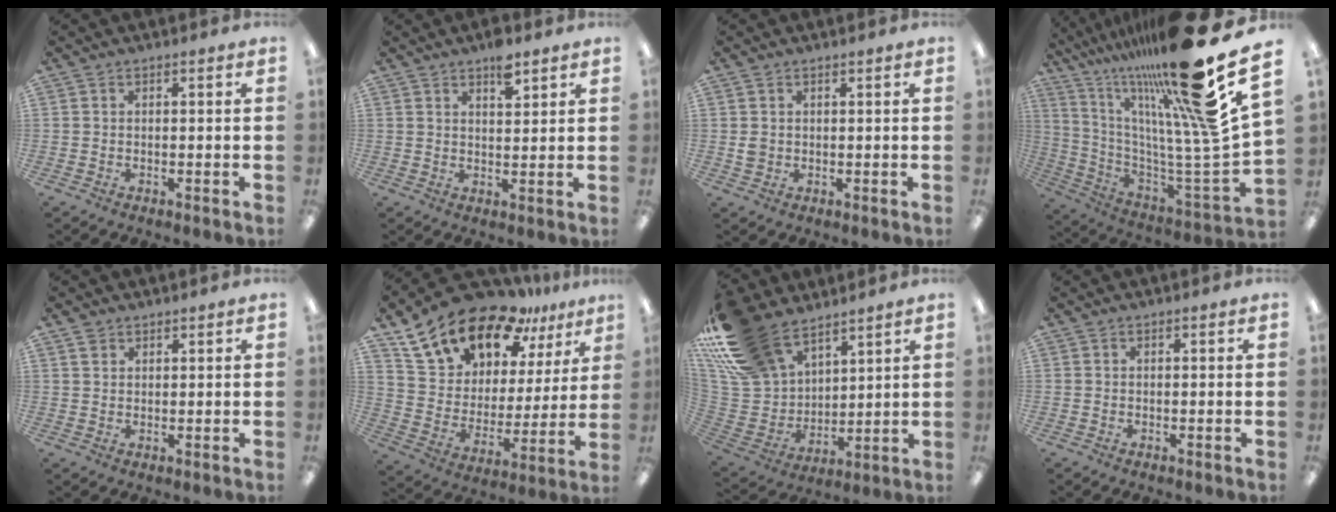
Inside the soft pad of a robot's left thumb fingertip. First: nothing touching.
{"total": 5.4, "force": [3.9, 2.2, 3.1], "torque": [-0.037, -0.022, 0.063]}
{"total": 1.8, "force": [0.6, 1.5, 0.6], "torque": [-0.014, 0.003, 0.010]}
{"total": 28.5, "force": [18.8, 5.6, 20.7], "torque": [-0.285, -0.147, 0.315]}
{"total": 1.9, "force": [1.5, 1.0, 0.4], "torque": [-0.010, -0.002, 0.031]}
{"total": 19.2, "force": [14.7, 9.5, 7.9], "torque": [-0.151, -0.099, 0.263]}
{"total": 21.2, "force": [15.5, 11.3, 9.1], "torque": [-0.220, -0.081, 0.294]}
{"total": 0.0}